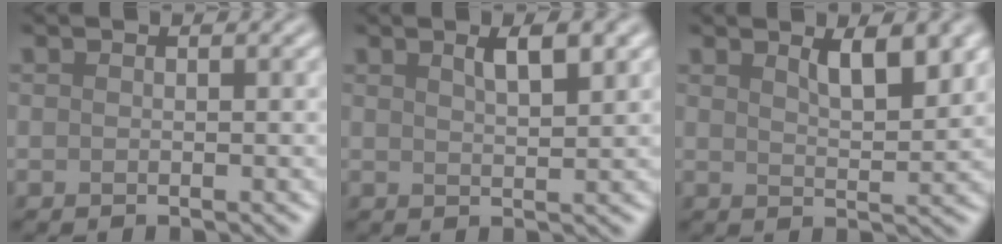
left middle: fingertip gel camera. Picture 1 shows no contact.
{"total": 2.9, "force": [1.6, 0.8, 2.2], "torque": [-0.029, 0.004, 0.027]}
{"total": 3.8, "force": [2.0, 1.1, 3.0], "torque": [-0.045, -0.001, 0.035]}